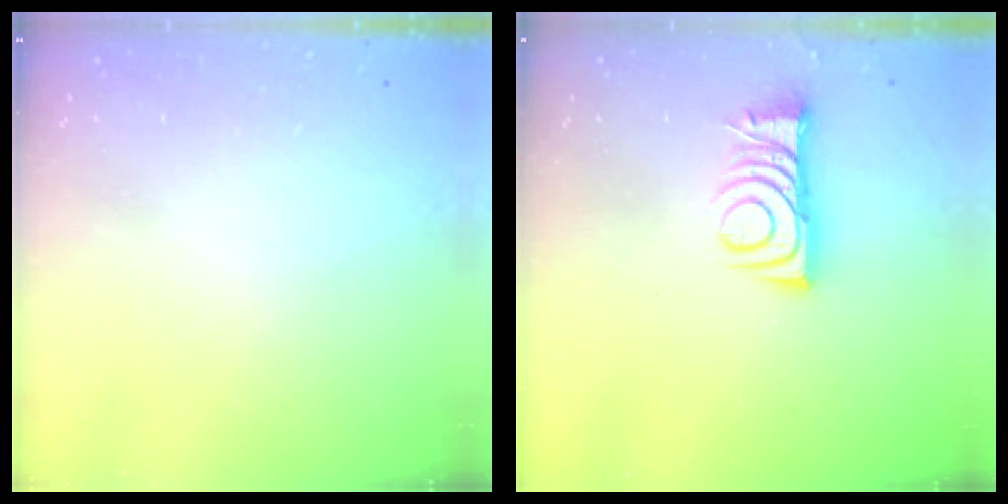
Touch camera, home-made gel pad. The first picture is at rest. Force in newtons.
{"total": 8.8, "press": 8.8, "slide": 0.6}